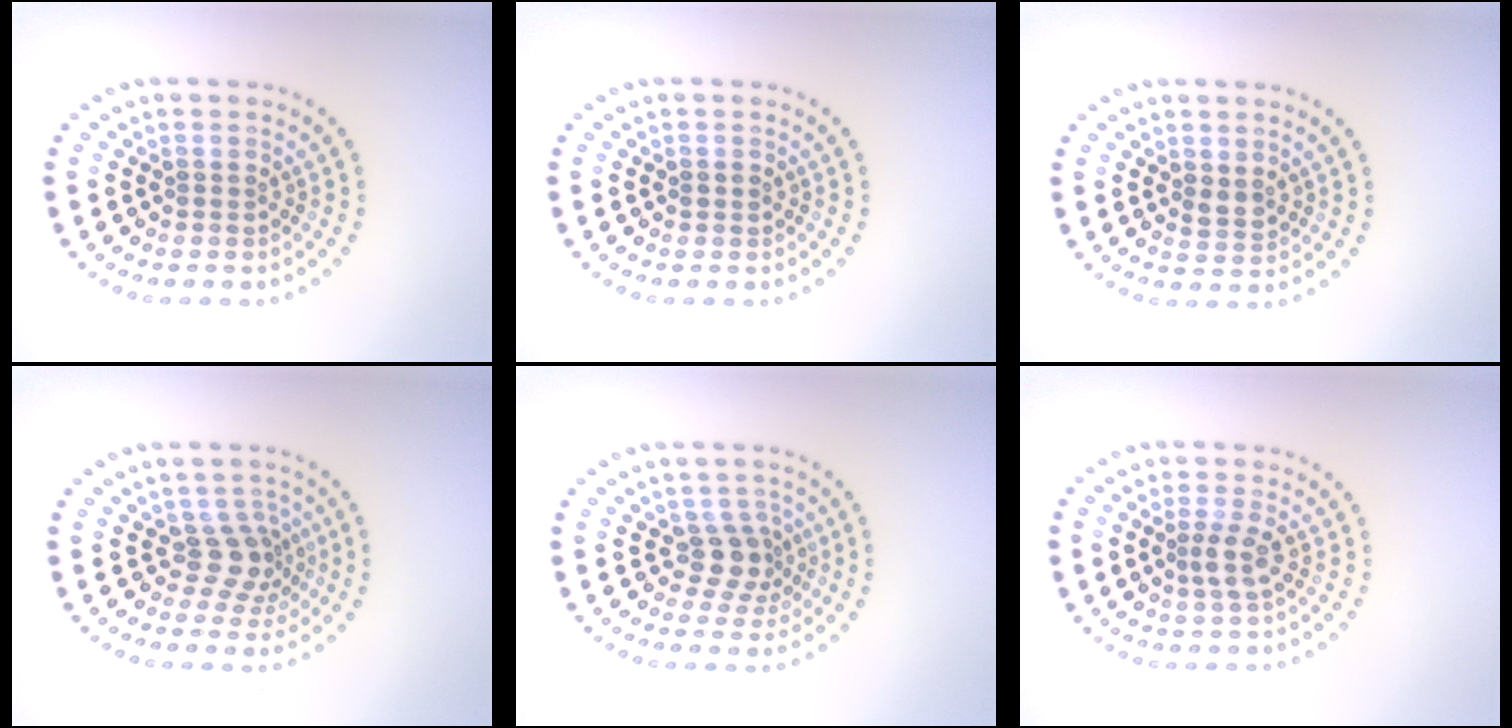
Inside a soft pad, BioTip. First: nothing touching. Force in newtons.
{"total": 0.8, "press": 0.8, "slide": 0.1}
{"total": 1.5, "press": 1.4, "slide": 0.5}
{"total": 2.8, "press": 2.1, "slide": 1.9}
{"total": 2.7, "press": 2.1, "slide": 1.8}
{"total": 2.0, "press": 1.6, "slide": 1.1}